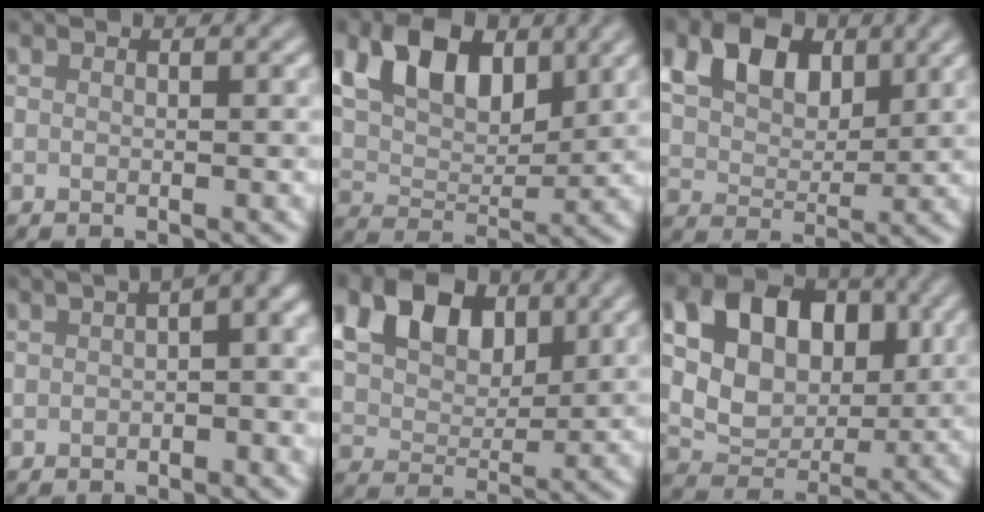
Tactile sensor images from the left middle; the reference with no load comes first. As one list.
[{"total": 8.0, "force": [3.7, 4.9, 5.1], "torque": [-0.101, 0.004, 0.061]}, {"total": 6.7, "force": [3.1, 4.4, 3.9], "torque": [-0.086, 0.007, 0.047]}, {"total": 7.0, "force": [0.4, 3.3, 6.1], "torque": [-0.039, 0.022, -0.001]}, {"total": 8.9, "force": [4.1, 5.9, 5.2], "torque": [-0.112, 0.022, 0.061]}, {"total": 11.4, "force": [3.2, 8.6, 6.8], "torque": [-0.115, 0.030, 0.047]}]